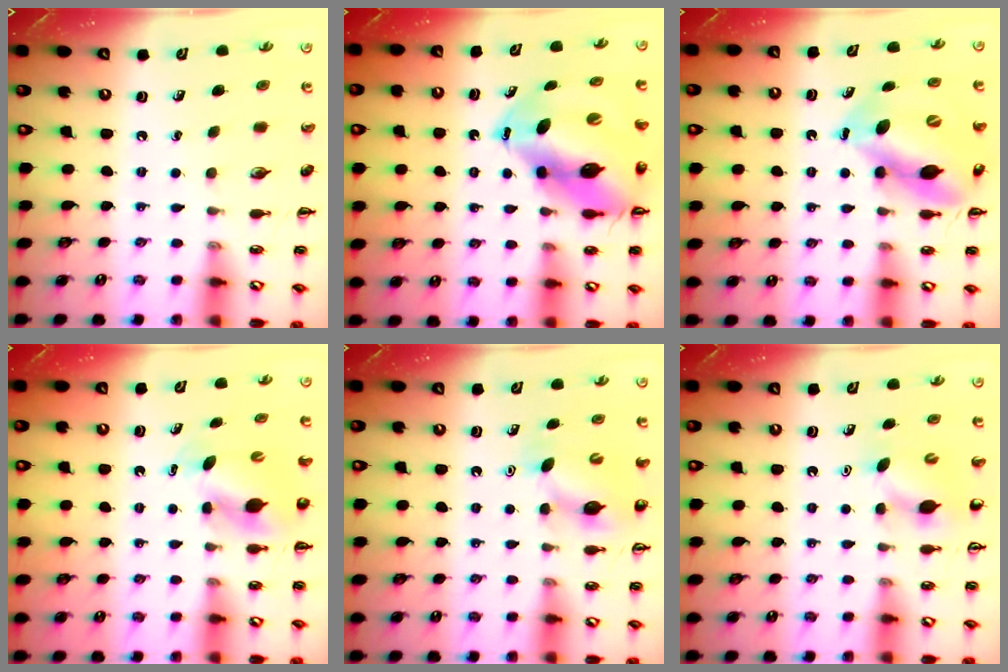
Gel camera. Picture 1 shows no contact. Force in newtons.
{"total": 12.7, "press": 12.2, "slide": 3.7}
{"total": 11.4, "press": 11.0, "slide": 3.0}
{"total": 4.3, "press": 4.3, "slide": 0.6}
{"total": 7.6, "press": 7.4, "slide": 1.5}
{"total": 4.6, "press": 4.3, "slide": 1.5}